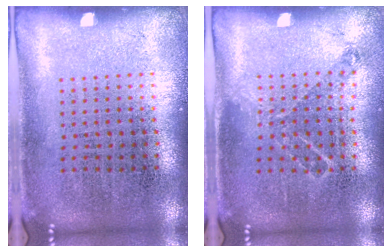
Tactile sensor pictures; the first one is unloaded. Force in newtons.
{"total": 0.9, "press": 0.8, "slide": 0.2}